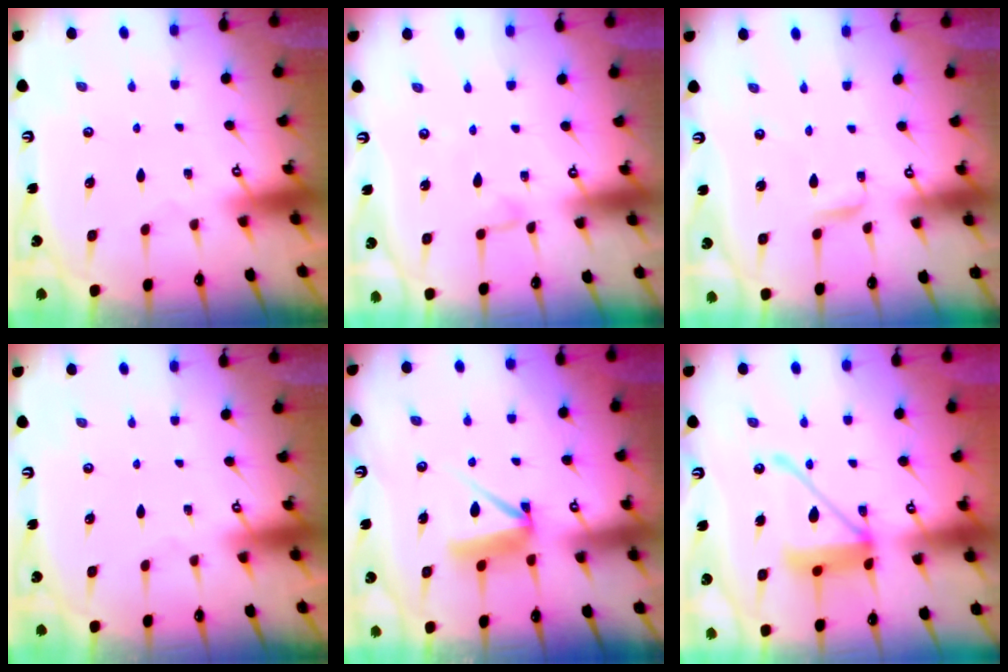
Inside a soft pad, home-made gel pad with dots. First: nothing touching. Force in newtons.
{"total": 3.0, "press": 3.0, "slide": 0.3}
{"total": 3.0, "press": 3.0, "slide": 0.3}
{"total": 0.0}
{"total": 7.4, "press": 7.4, "slide": 0.7}
{"total": 14.6, "press": 14.5, "slide": 1.7}